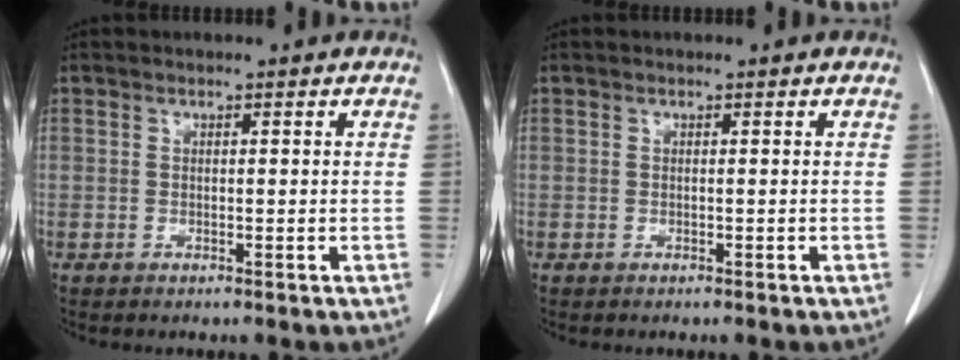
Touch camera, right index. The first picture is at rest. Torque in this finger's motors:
{"motor_torque": [0.00, 0.00, 0.00, 0.00]}